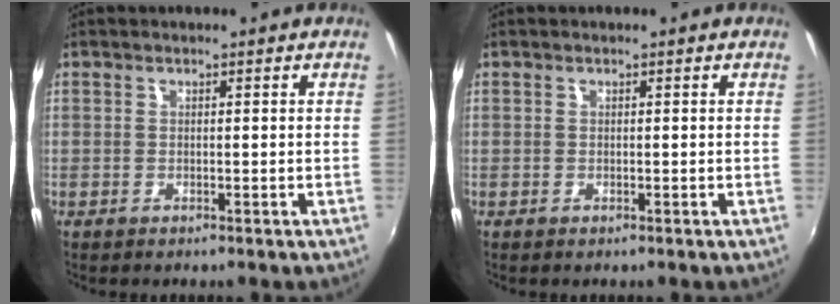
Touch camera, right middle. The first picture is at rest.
{"total": 0.0}